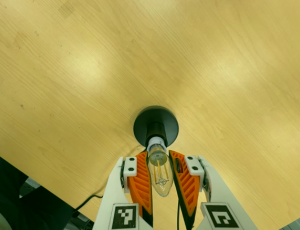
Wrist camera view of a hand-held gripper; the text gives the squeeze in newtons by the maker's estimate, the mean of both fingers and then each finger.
{"total": 22.2, "left": 23.4, "right": 21.0}